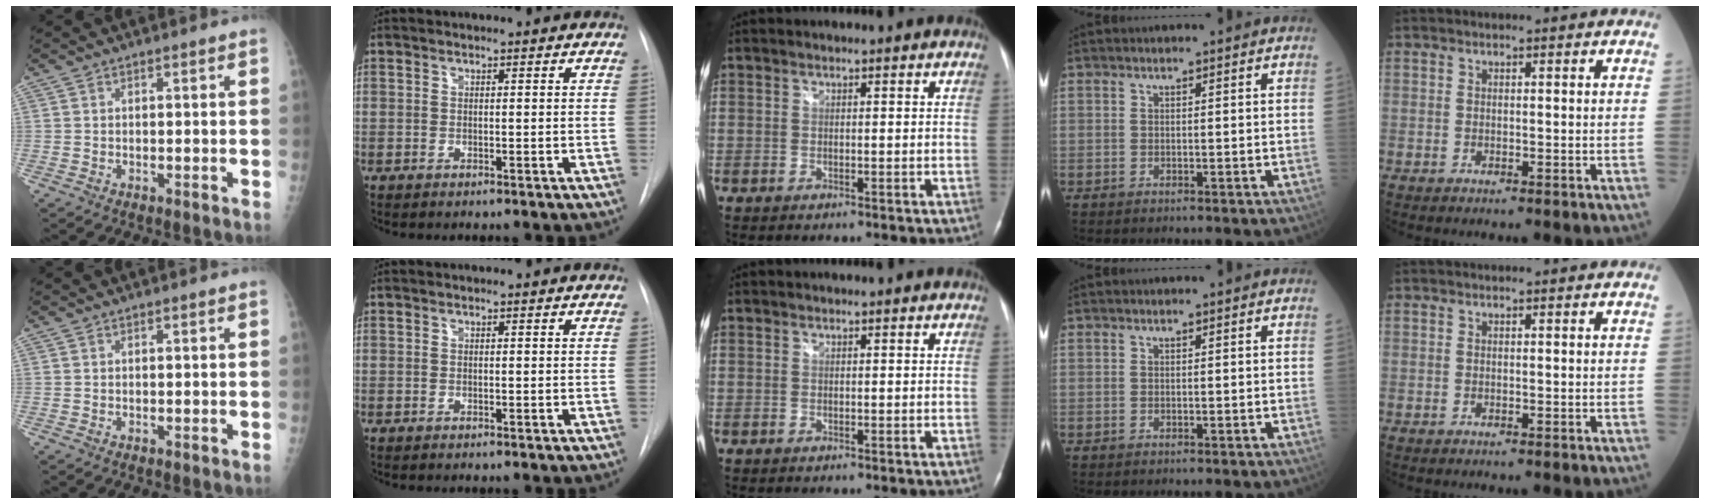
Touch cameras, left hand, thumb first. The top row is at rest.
{}